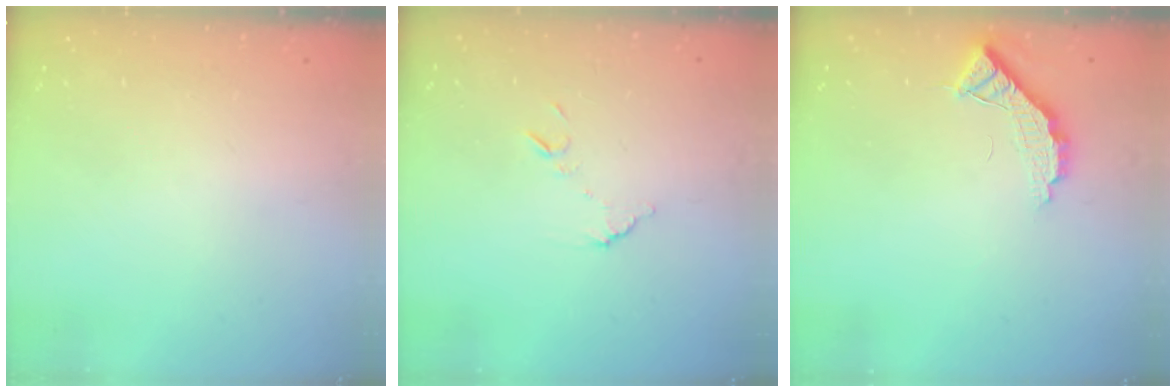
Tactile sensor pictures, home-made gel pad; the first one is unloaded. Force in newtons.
{"total": 6.9, "press": 6.9, "slide": 0.3}
{"total": 9.1, "press": 9.1, "slide": 0.8}